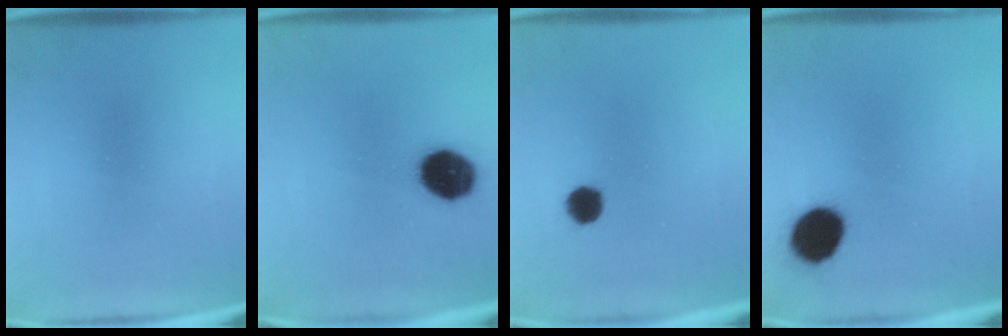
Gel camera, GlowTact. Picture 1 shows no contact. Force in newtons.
{"total": 11.9}
{"total": 4.0}
{"total": 10.3}